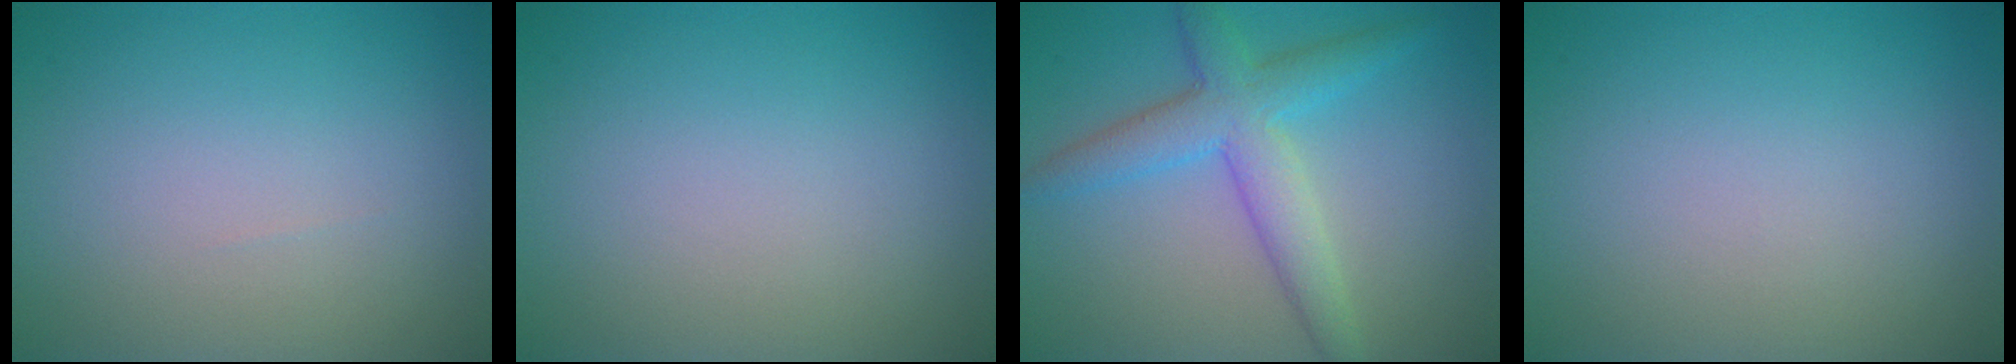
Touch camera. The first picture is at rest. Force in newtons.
{"total": 0.0}
{"total": 5.0, "press": 5.0, "slide": 0.1}
{"total": 0.0}